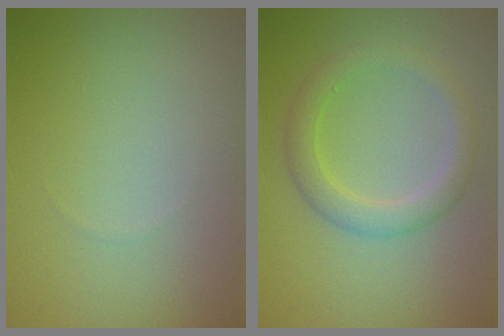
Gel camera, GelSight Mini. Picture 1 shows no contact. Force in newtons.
{"total": 2.9, "press": 2.9, "slide": 0.1}